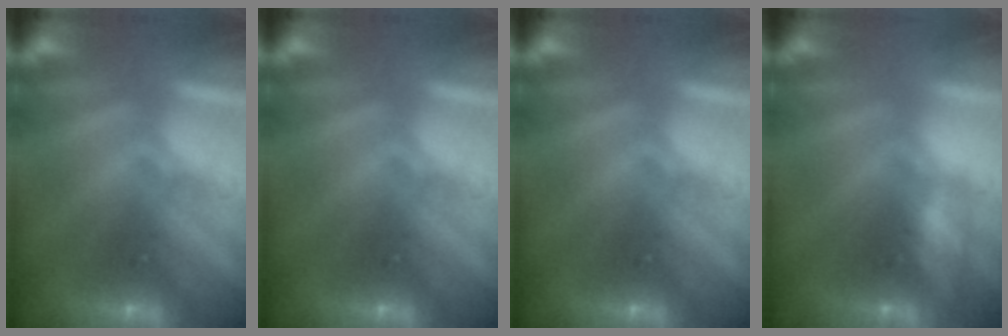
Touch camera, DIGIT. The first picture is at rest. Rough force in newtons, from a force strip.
{"total": 0.0}
{"total": 0.0}
{"total": 3.4}